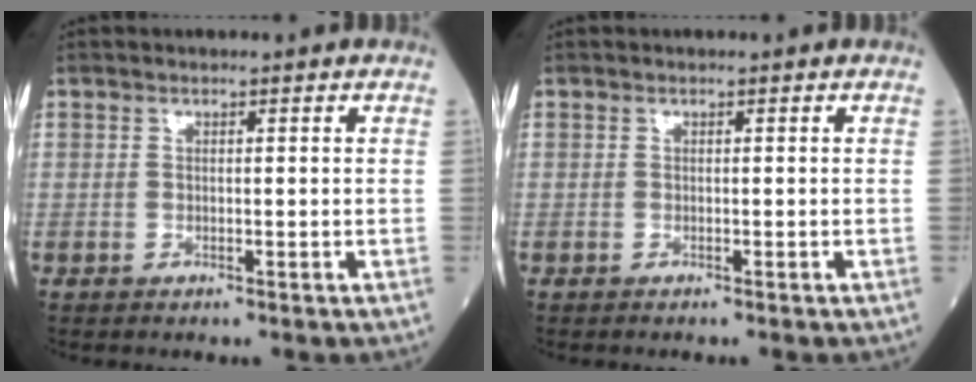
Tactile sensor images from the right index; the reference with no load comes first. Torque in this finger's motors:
{"motor_torque": [0.10, -0.01, 0.06, 0.01]}